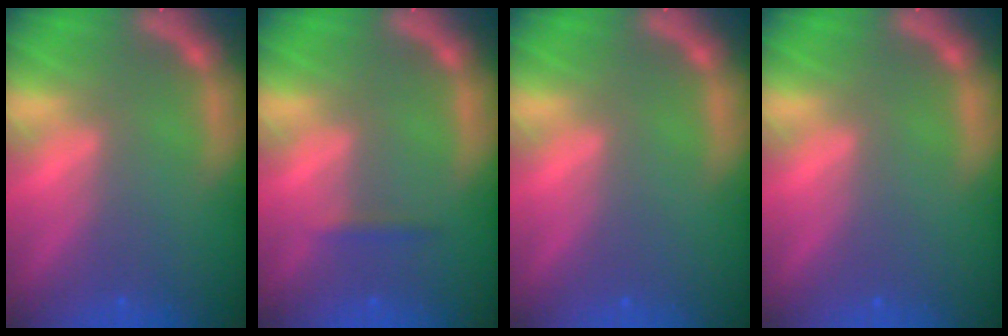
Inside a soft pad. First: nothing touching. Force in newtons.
{"total": 0.9}
{"total": 0.0}
{"total": 0.0}